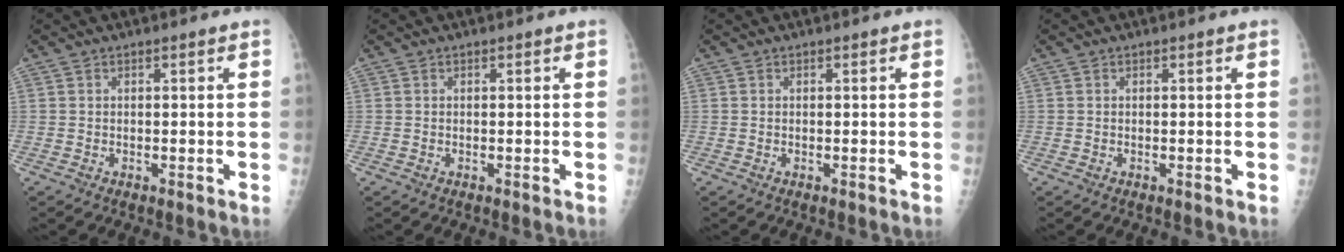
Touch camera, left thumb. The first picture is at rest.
{"total": 0.0}
{"total": 0.0}
{"total": 0.0}